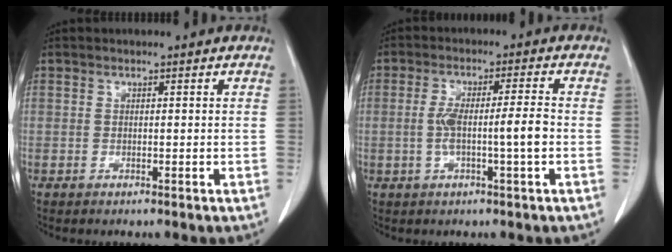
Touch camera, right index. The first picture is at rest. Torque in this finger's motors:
{"motor_torque": [1.00, -0.30, 0.54, 0.12]}